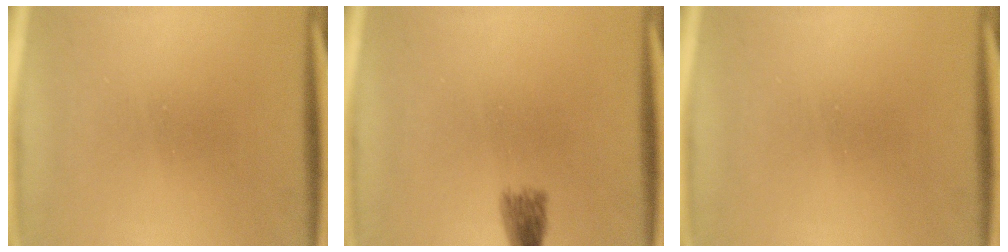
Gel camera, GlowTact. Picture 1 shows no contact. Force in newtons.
{"total": 2.0}
{"total": 0.0}